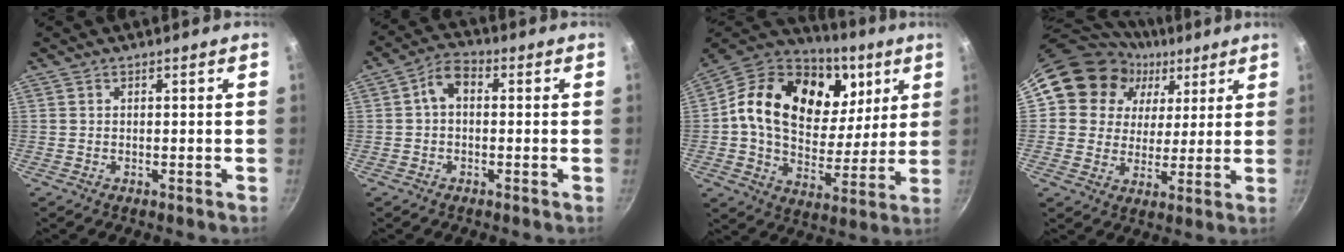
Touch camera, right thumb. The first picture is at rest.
{"total": 5.0, "force": [0.2, 3.4, 3.8], "torque": [-0.065, 0.016, -0.006]}
{"total": 27.7, "force": [8.6, 18.6, 18.6], "torque": [-0.290, -0.015, 0.131]}
{"total": 14.6, "force": [7.1, 12.0, 4.4], "torque": [-0.052, -0.011, 0.118]}